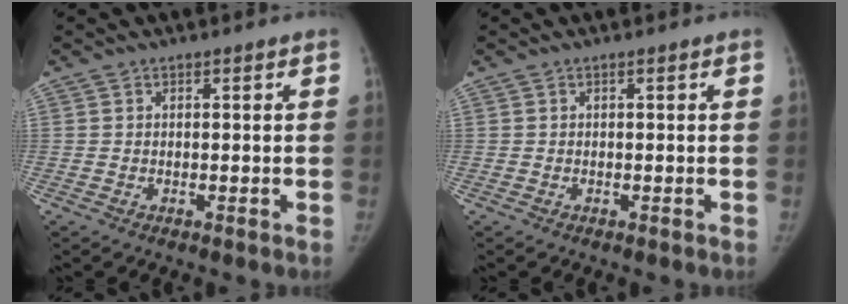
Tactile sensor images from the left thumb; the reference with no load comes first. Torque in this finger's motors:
{"motor_torque": [0.00, 0.00, 0.19, -0.19, 0.00]}